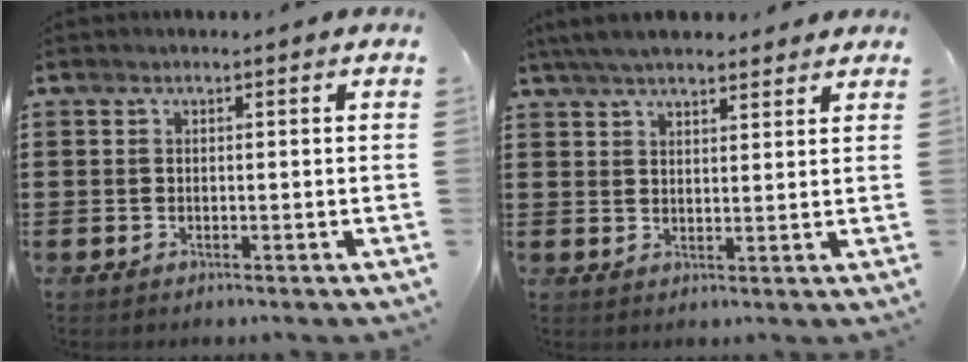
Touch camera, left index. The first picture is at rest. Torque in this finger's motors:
{"motor_torque": [2.14, 0.00, 0.80, 0.21]}